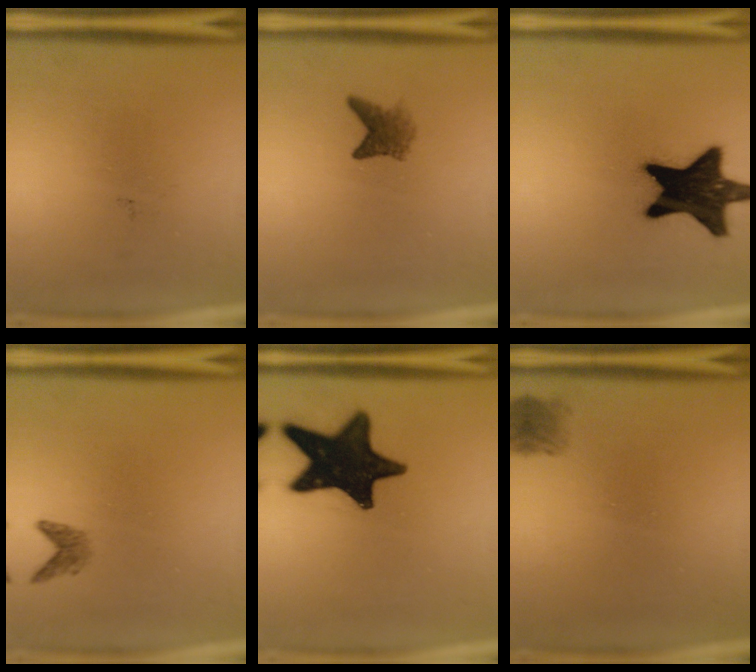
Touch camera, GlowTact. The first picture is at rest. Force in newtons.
{"total": 2.7}
{"total": 19.5}
{"total": 1.5}
{"total": 17.8}
{"total": 2.1}